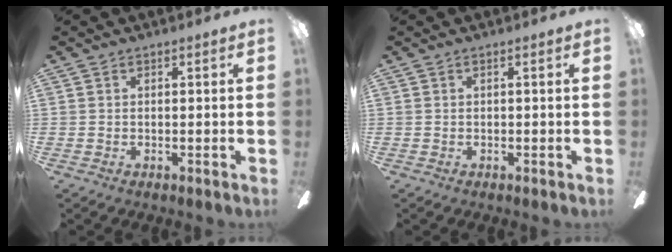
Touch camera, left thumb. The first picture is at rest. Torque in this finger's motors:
{"motor_torque": [0.00, 0.00, 0.04, -0.04, 0.00]}